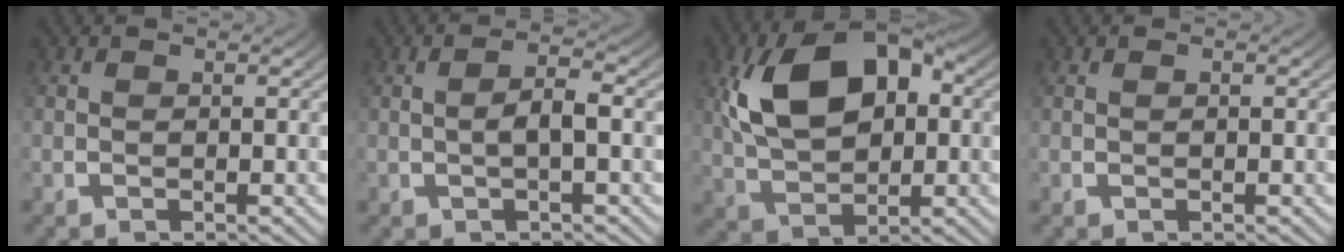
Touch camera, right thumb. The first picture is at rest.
{"total": 2.5, "force": [-0.1, 0.7, 2.4], "torque": [-0.047, 0.000, 0.001]}
{"total": 12.0, "force": [1.7, 7.6, 9.1], "torque": [-0.191, -0.025, 0.050]}
{"total": 0.0}